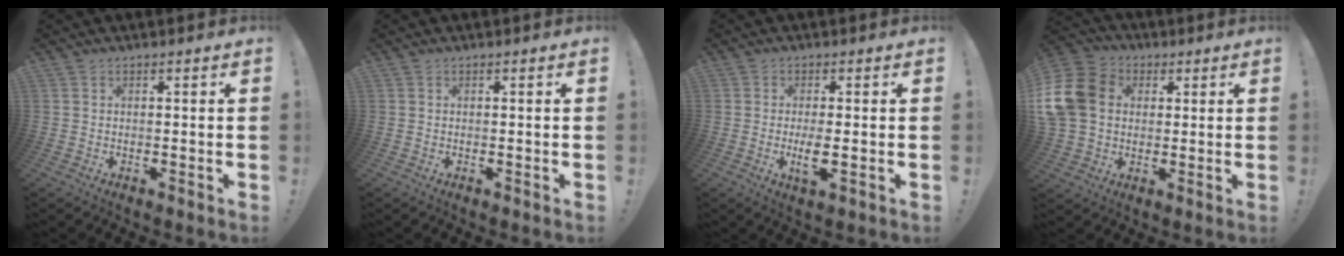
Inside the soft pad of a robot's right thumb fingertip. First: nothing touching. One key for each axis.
{"total": 0.0}
{"total": 5.0, "fx": -1.0, "fy": 1.0, "fz": 4.8, "tx": -0.095, "ty": -0.014, "tz": -0.019}
{"total": 16.7, "fx": 2.3, "fy": 13.2, "fz": 10.0, "tx": -0.200, "ty": 0.009, "tz": 0.047}